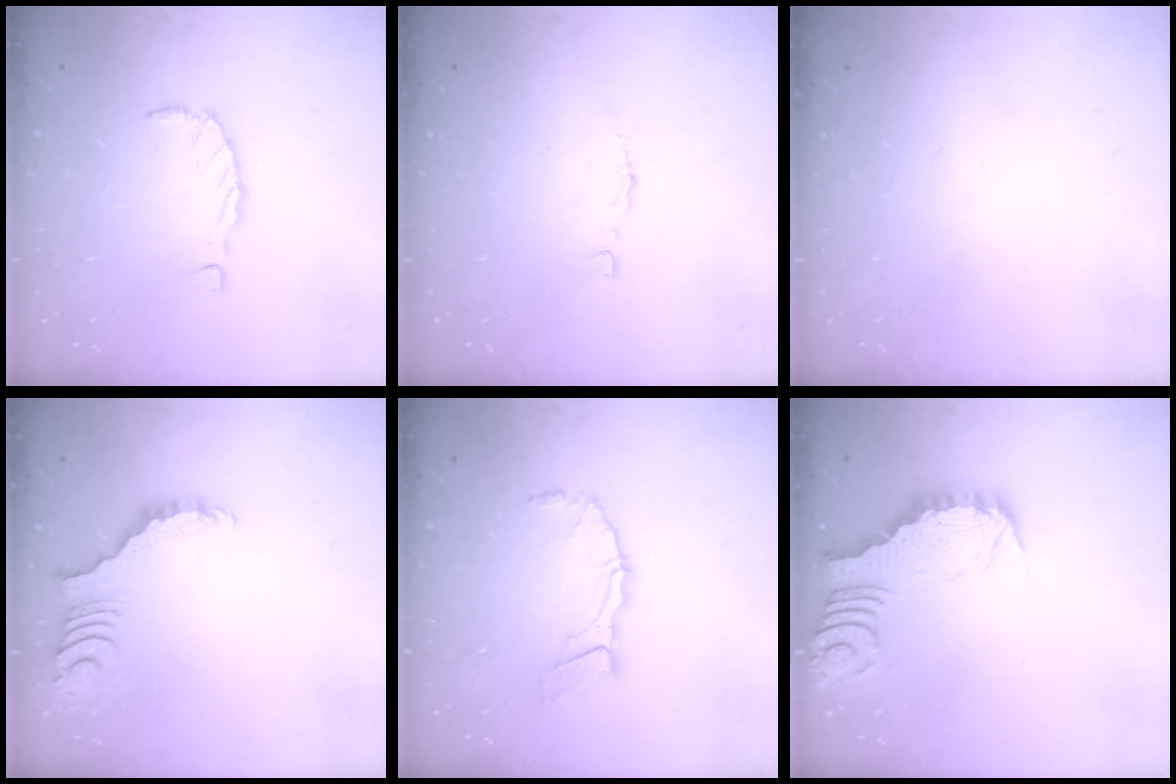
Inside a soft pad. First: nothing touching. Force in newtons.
{"total": 2.7, "press": 2.7, "slide": 0.3}
{"total": 0.0}
{"total": 3.9, "press": 3.9, "slide": 0.6}
{"total": 10.1, "press": 10.1, "slide": 1.1}
{"total": 3.1, "press": 3.1, "slide": 0.3}